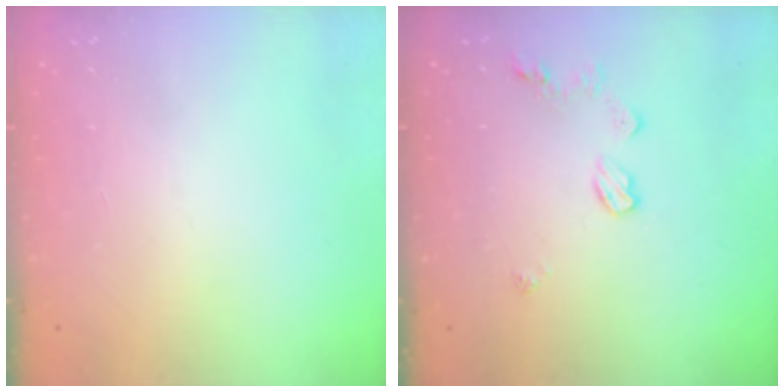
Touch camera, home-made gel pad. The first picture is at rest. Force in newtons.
{"total": 7.1, "press": 7.1, "slide": 0.4}